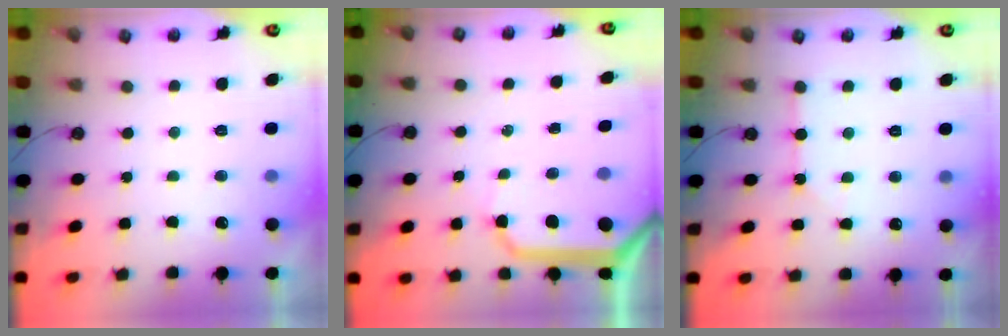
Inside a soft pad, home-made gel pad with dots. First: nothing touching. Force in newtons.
{"total": 10.0, "press": 9.9, "slide": 1.2}
{"total": 2.1, "press": 2.1, "slide": 0.3}